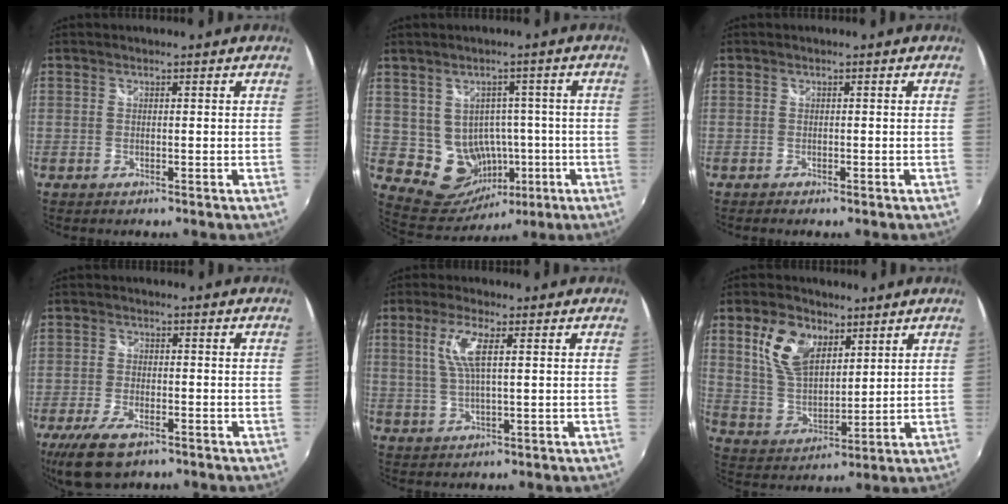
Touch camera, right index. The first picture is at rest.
{"total": 10.6, "force": [-1.5, 9.9, 3.6], "torque": [-0.081, 0.015, 0.007]}
{"total": 0.9, "force": [-0.7, 0.5, 0.3], "torque": [-0.009, -0.004, -0.014]}
{"total": 9.4, "force": [-6.0, 4.1, 6.0], "torque": [-0.148, -0.022, -0.109]}
{"total": 6.0, "force": [1.6, 1.0, 5.7], "torque": [-0.117, 0.001, 0.034]}
{"total": 11.5, "force": [5.5, 6.8, 7.5], "torque": [-0.151, 0.016, 0.114]}